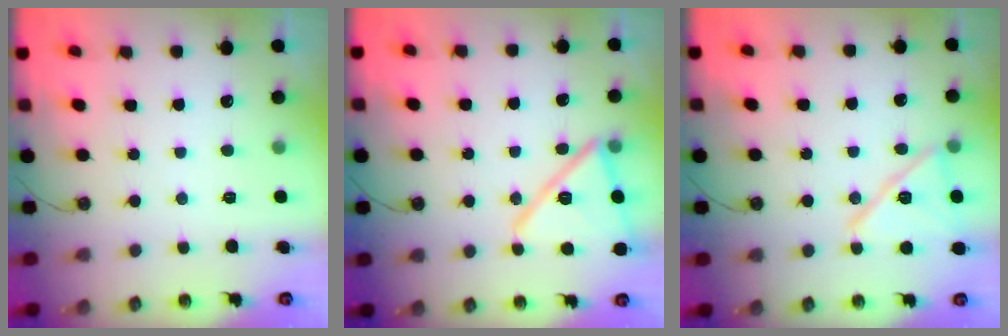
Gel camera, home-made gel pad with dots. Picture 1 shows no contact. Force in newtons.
{"total": 15.9, "press": 15.8, "slide": 1.5}
{"total": 15.9, "press": 12.7, "slide": 9.5}